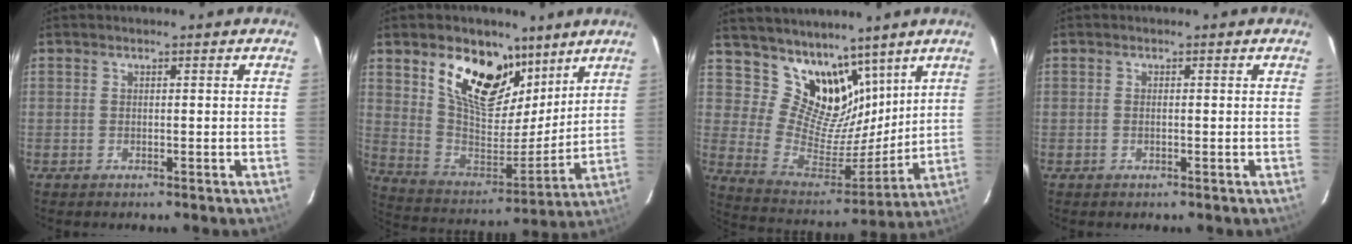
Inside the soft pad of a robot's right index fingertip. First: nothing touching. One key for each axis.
{"total": 19.8, "fx": 11.5, "fy": 10.7, "fz": 12.0, "tx": -0.225, "ty": -0.001, "tz": 0.209}
{"total": 15.1, "fx": 10.6, "fy": 9.0, "fz": 5.6, "tx": -0.104, "ty": -0.011, "tz": 0.207}
{"total": 0.5, "fx": -0.1, "fy": 0.0, "fz": 0.5, "tx": -0.012, "ty": 0.000, "tz": -0.003}